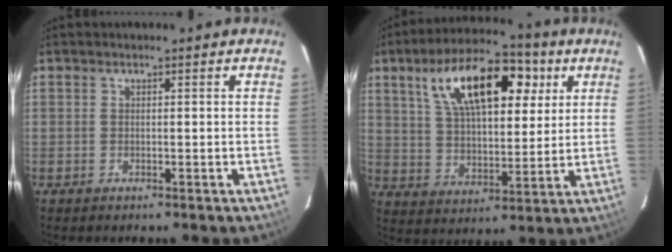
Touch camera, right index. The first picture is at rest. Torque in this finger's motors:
{"motor_torque": [1.25, 0.89, 0.53, 0.21]}